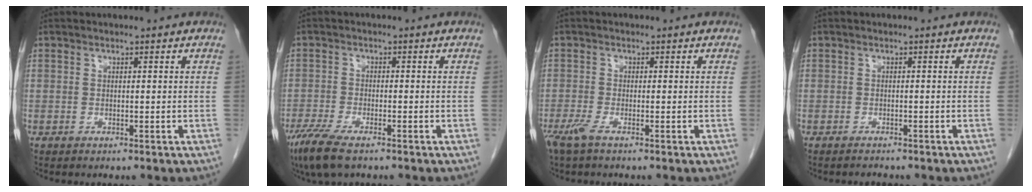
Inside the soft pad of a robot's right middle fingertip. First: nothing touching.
{"total": 6.5, "force": [-4.6, 1.3, 4.5], "torque": [-0.092, -0.018, -0.079]}
{"total": 2.5, "force": [-1.6, 0.3, 1.9], "torque": [-0.045, -0.007, -0.036]}
{"total": 1.3, "force": [-1.2, 0.3, 0.3], "torque": [-0.009, -0.002, -0.014]}